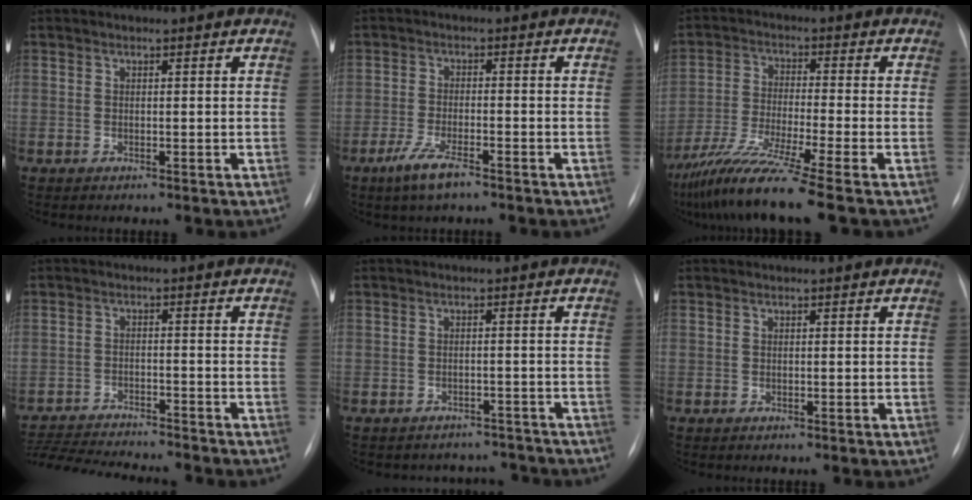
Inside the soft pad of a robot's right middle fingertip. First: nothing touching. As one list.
[{"total": 4.9, "force": [-3.4, 0.7, 3.5], "torque": [-0.084, -0.012, -0.061]}, {"total": 11.9, "force": [-9.0, -2.2, 7.5], "torque": [-0.143, -0.049, -0.157]}, {"total": 14.4, "force": [-13.5, 0.7, 5.1], "torque": [-0.091, -0.013, -0.203]}, {"total": 6.5, "force": [-6.1, 2.4, -0.4], "torque": [0.008, 0.018, -0.065]}, {"total": 0.0}]